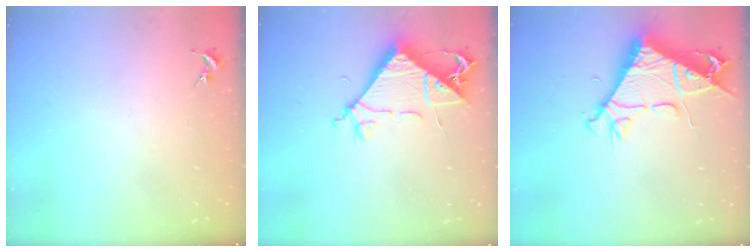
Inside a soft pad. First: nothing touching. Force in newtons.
{"total": 7.7, "press": 7.6, "slide": 1.1}
{"total": 8.6, "press": 8.6, "slide": 1.0}